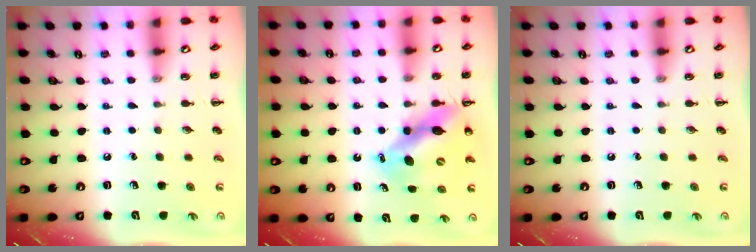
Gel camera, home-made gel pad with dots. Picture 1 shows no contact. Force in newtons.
{"total": 11.7, "press": 11.2, "slide": 3.1}
{"total": 0.0}